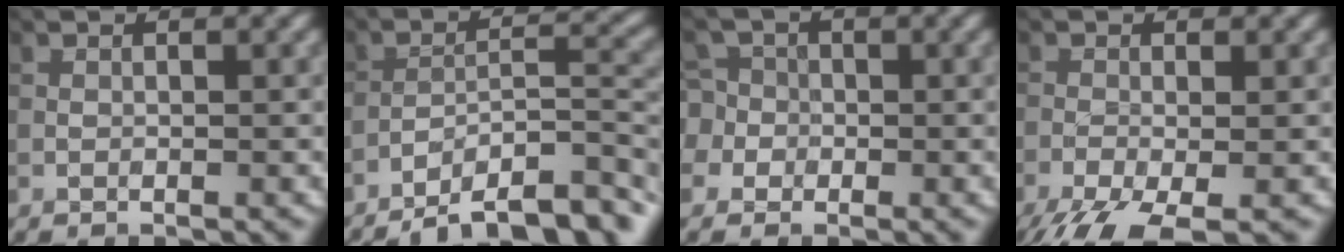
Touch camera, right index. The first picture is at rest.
{"total": 10.0, "force": [-7.8, 2.6, 5.6], "torque": [-0.071, 0.012, -0.130]}
{"total": 5.4, "force": [-0.8, 5.2, 1.3], "torque": [-0.024, 0.022, -0.048]}
{"total": 6.1, "force": [-3.8, 1.8, 4.5], "torque": [-0.092, -0.024, -0.070]}